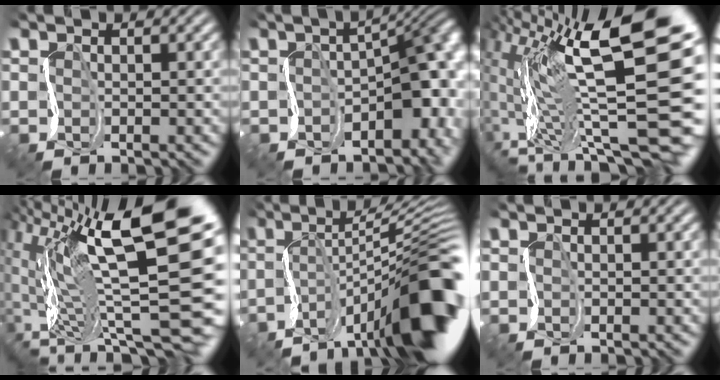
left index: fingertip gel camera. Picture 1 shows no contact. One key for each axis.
{"total": 9.0, "fx": -1.8, "fy": 4.9, "fz": 7.3, "tx": -0.059, "ty": 0.000, "tz": -0.023}
{"total": 14.2, "fx": 2.8, "fy": 5.1, "fz": 12.9, "tx": -0.234, "ty": -0.012, "tz": 0.076}
{"total": 14.8, "fx": 3.8, "fy": 6.5, "fz": 12.8, "tx": -0.225, "ty": -0.006, "tz": 0.090}
{"total": 13.4, "fx": -4.8, "fy": 3.4, "fz": 12.1, "tx": -0.167, "ty": 0.008, "tz": -0.087}
{"total": 0.0}